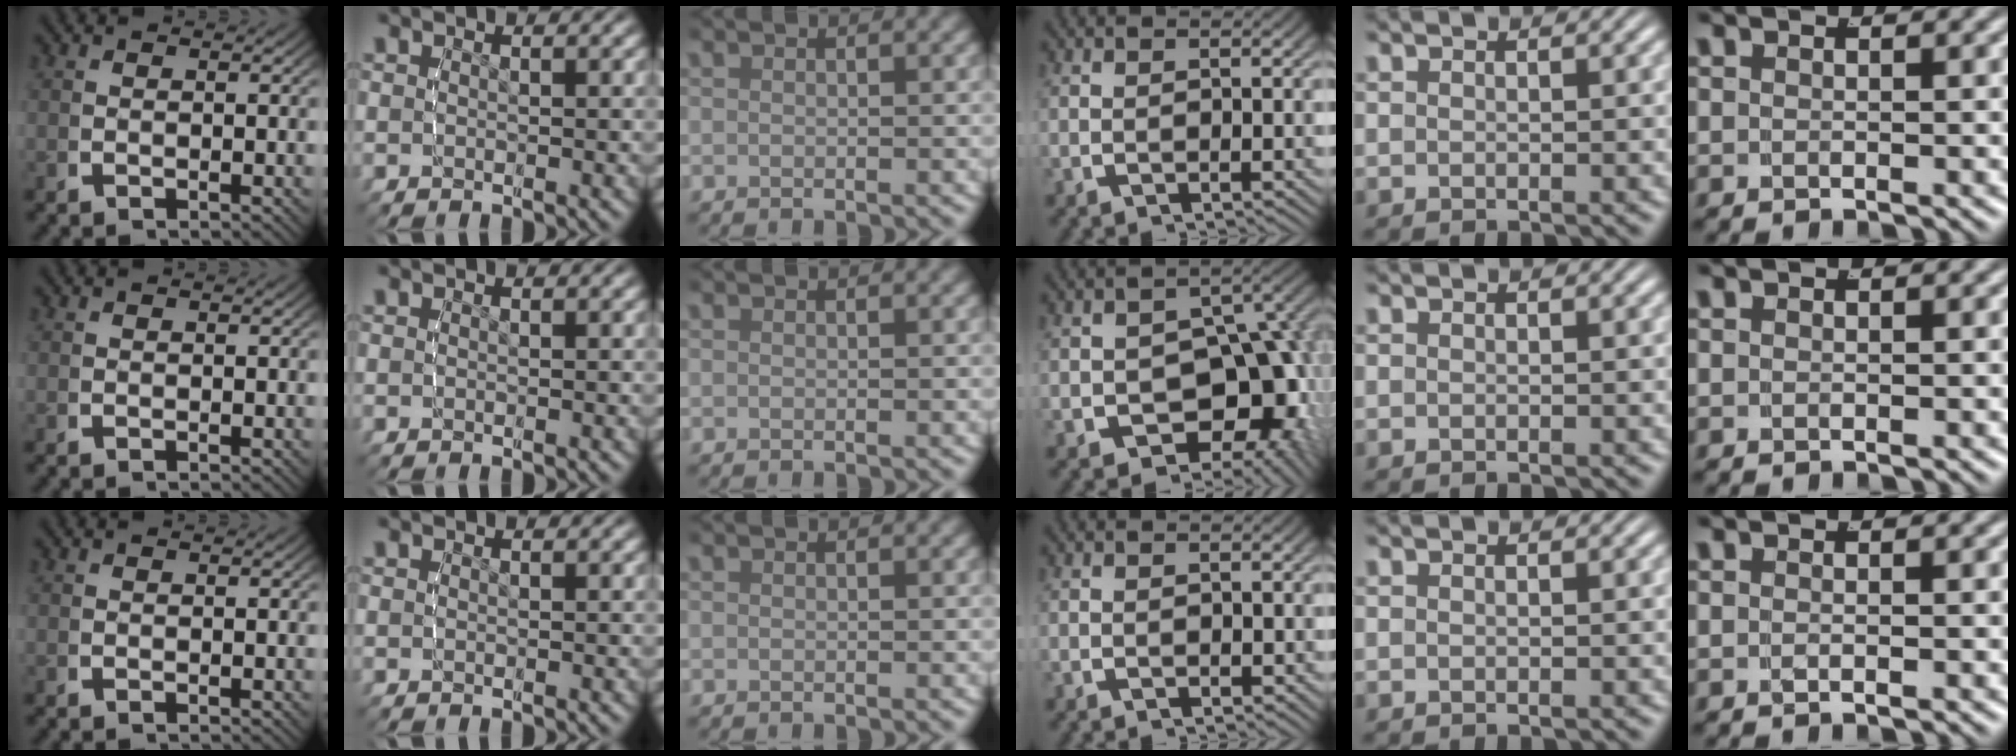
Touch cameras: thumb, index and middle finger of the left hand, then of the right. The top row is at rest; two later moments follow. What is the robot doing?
{"motion": "lift_and_place", "object": "condiment"}